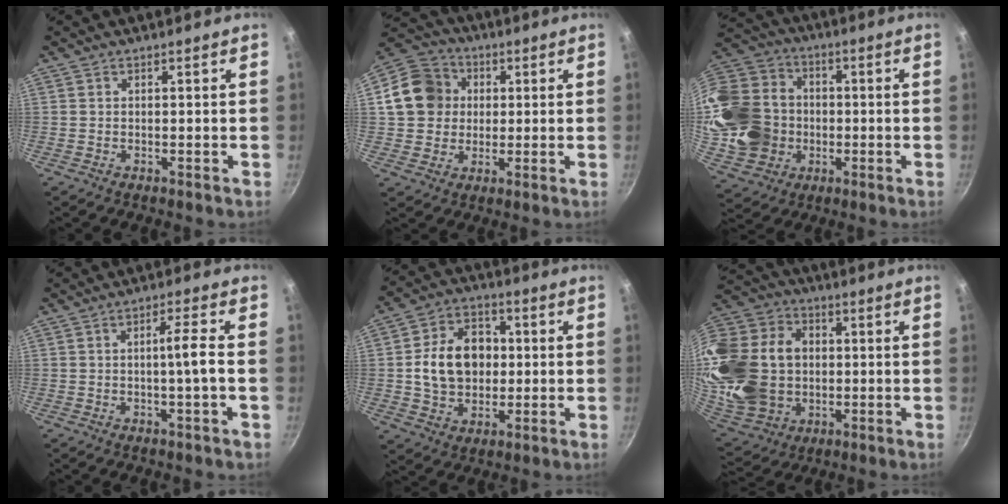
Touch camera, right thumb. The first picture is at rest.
{"total": 12.1, "force": [1.8, 10.9, 5.1], "torque": [-0.066, 0.022, 0.021]}
{"total": 21.4, "force": [-1.4, 18.0, 11.5], "torque": [-0.211, 0.034, -0.009]}
{"total": 4.5, "force": [-0.8, -0.6, 4.4], "torque": [-0.082, 0.010, -0.013]}
{"total": 13.7, "force": [0.5, 10.5, 8.7], "torque": [-0.117, 0.018, 0.006]}
{"total": 28.2, "force": [-0.1, 21.8, 17.8], "torque": [-0.375, 0.025, 0.016]}